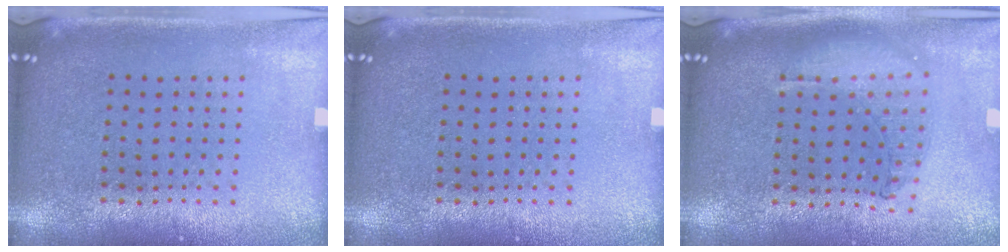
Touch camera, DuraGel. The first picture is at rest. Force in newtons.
{"total": 0.0}
{"total": 0.9, "press": 0.9, "slide": 0.3}